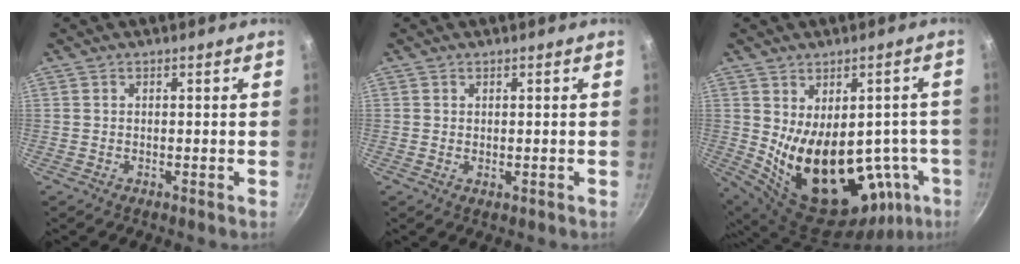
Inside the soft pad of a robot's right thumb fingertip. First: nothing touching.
{"total": 0.6, "force": [0.2, 0.3, 0.5], "torque": [-0.005, -0.007, 0.002]}
{"total": 23.1, "force": [-4.1, 13.9, 18.0], "torque": [-0.219, -0.018, -0.024]}